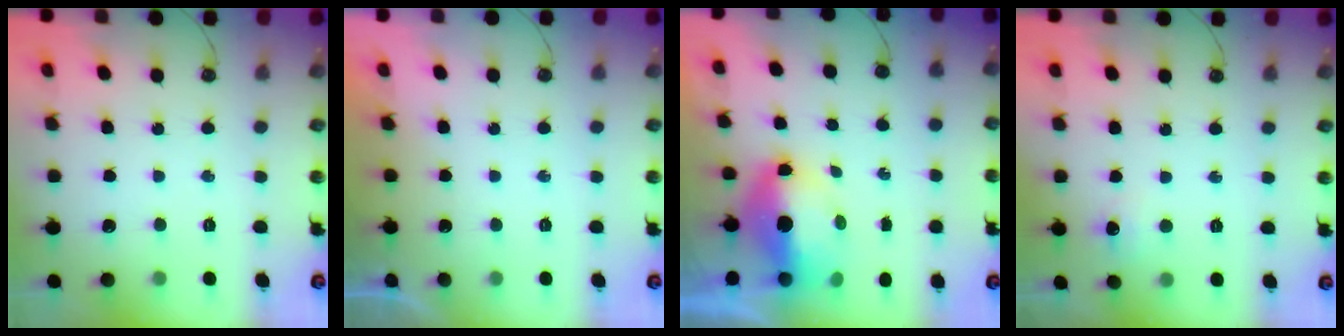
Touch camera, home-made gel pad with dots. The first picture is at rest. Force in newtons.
{"total": 0.0}
{"total": 8.8, "press": 8.6, "slide": 1.6}
{"total": 3.7, "press": 3.7, "slide": 0.6}